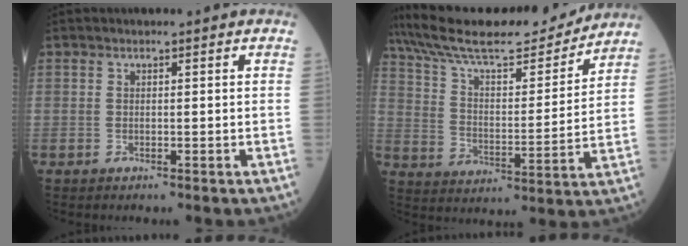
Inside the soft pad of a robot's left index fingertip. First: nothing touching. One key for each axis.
{"total": 20.5, "fx": 18.9, "fy": 2.8, "fz": 7.5, "tx": -0.133, "ty": 0.000, "tz": 0.300}